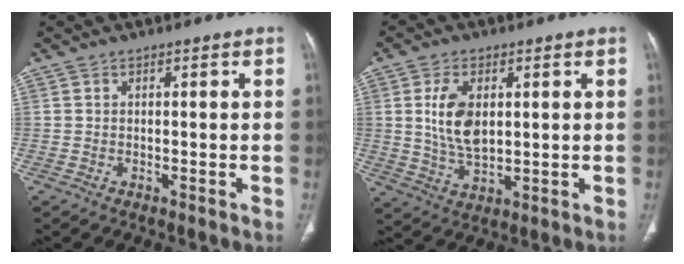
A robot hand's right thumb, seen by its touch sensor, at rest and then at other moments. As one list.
[{"total": 8.9, "force": [1.6, 5.0, 7.1], "torque": [-0.130, -0.011, 0.040]}]